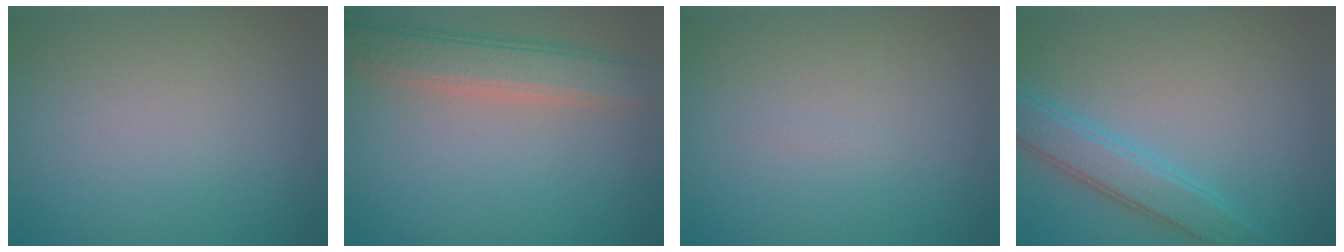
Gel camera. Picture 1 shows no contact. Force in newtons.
{"total": 4.2, "press": 4.2, "slide": 0.2}
{"total": 0.0}
{"total": 3.3, "press": 3.3, "slide": 0.2}